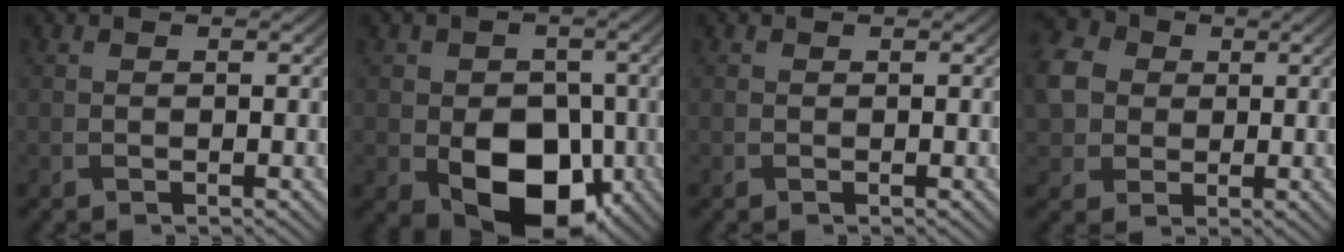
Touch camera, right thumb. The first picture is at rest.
{"total": 11.0, "force": [-3.2, 7.5, 7.4], "torque": [-0.116, -0.026, -0.052]}
{"total": 0.0}
{"total": 8.2, "force": [1.0, 7.1, 4.1], "torque": [-0.128, 0.006, 0.015]}